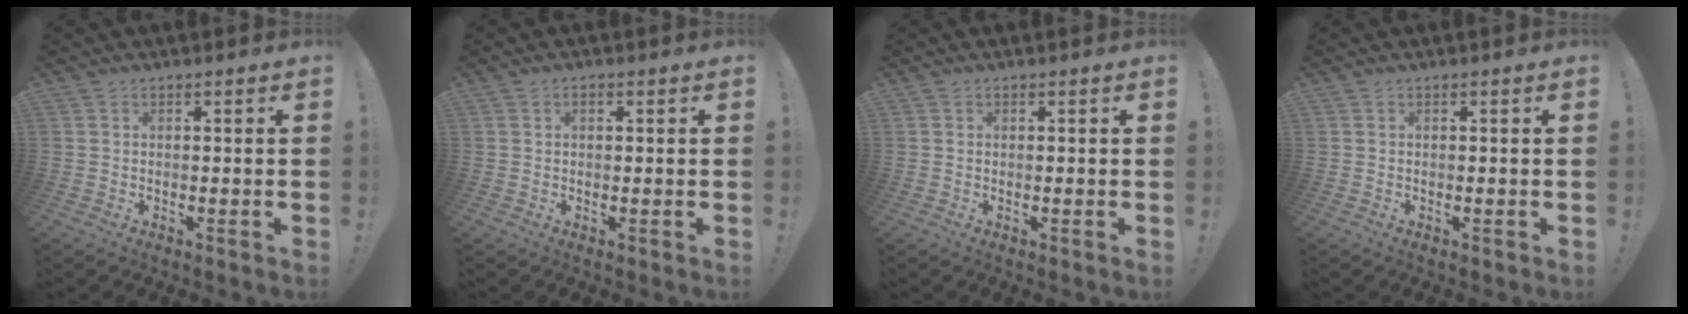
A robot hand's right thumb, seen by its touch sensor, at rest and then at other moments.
{"total": 1.2, "force": [0.4, 0.8, 0.8], "torque": [-0.013, 0.002, 0.004]}
{"total": 0.0}
{"total": 0.0}